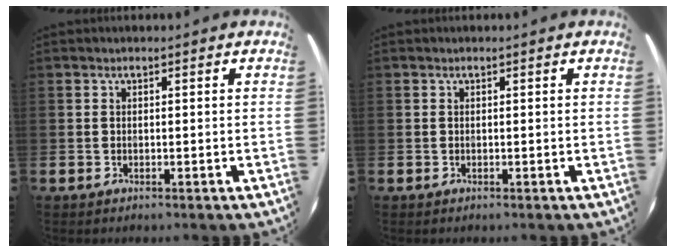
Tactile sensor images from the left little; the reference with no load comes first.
{"total": 0.0}